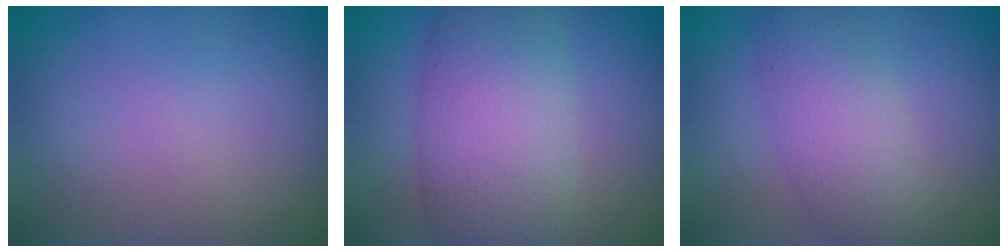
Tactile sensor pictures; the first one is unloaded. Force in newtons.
{"total": 7.9, "press": 7.9, "slide": 0.4}
{"total": 4.3, "press": 4.3, "slide": 0.1}